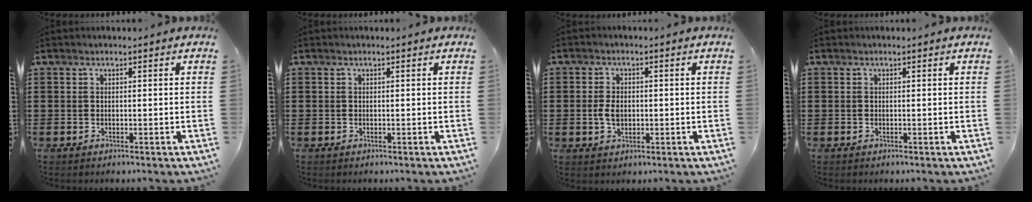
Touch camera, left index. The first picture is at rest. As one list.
[{"total": 0.0}, {"total": 3.4, "force": [-0.2, 2.2, 2.7], "torque": [-0.060, 0.003, -0.006]}, {"total": 0.0}]